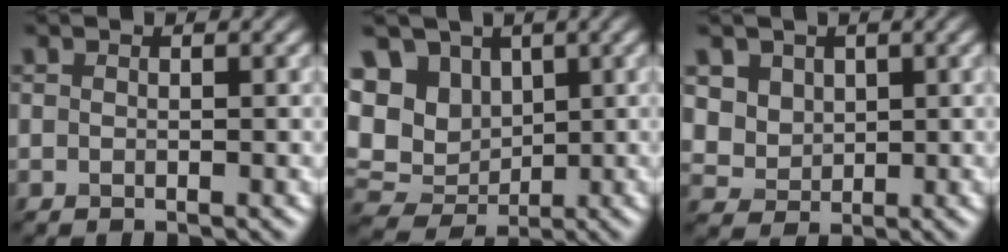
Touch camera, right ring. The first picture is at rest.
{"total": 7.7, "force": [2.9, 6.4, 3.4], "torque": [-0.107, 0.019, 0.073]}
{"total": 2.5, "force": [1.8, 1.8, 0.0], "torque": [-0.058, -0.003, 0.080]}